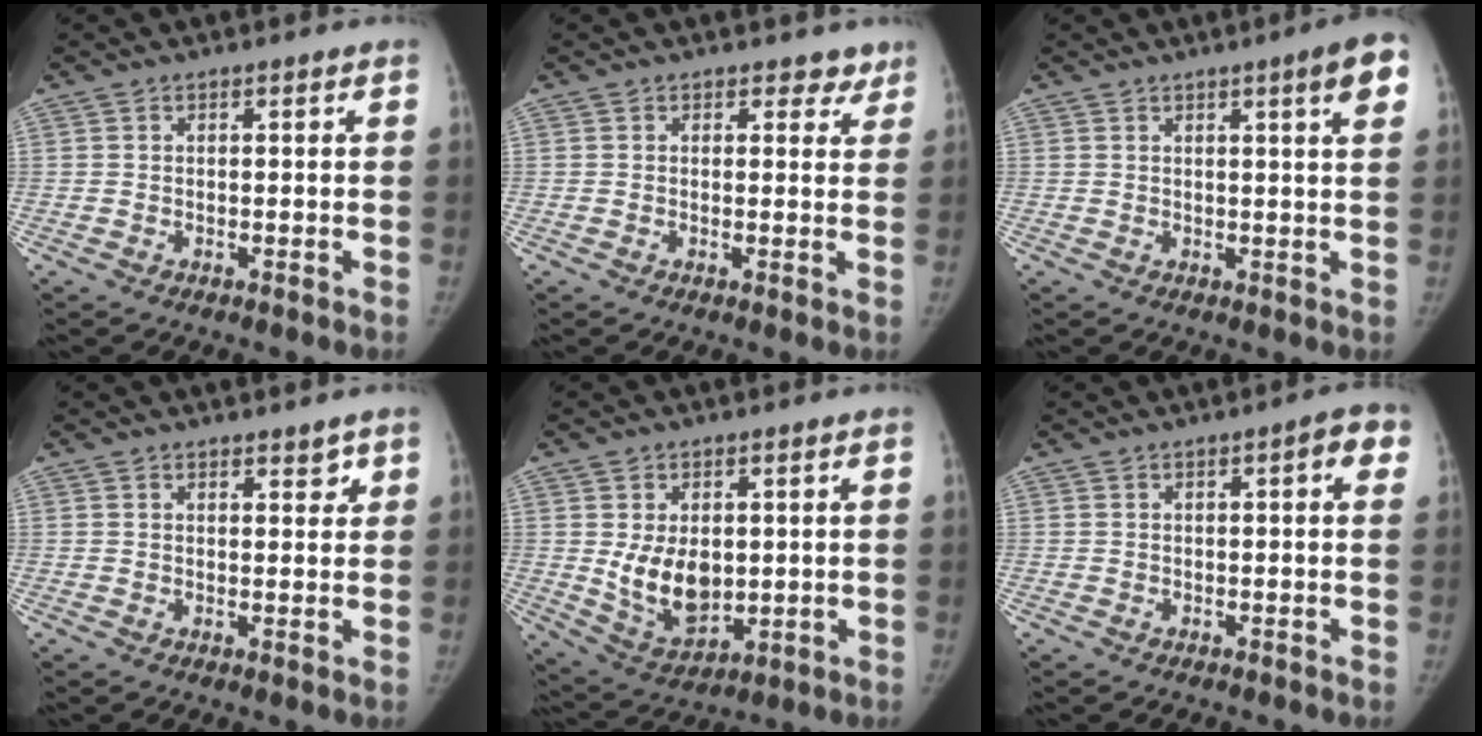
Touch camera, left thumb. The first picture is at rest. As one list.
[{"total": 2.6, "force": [2.0, 1.6, 0.3], "torque": [0.030, -0.010, 0.015]}, {"total": 6.1, "force": [2.8, 0.5, 5.4], "torque": [-0.066, -0.008, 0.034]}, {"total": 2.4, "force": [1.7, 1.1, 1.1], "torque": [0.003, -0.010, 0.024]}, {"total": 10.2, "force": [0.7, 6.8, 7.5], "torque": [-0.098, -0.020, 0.033]}, {"total": 3.7, "force": [1.0, 1.0, 3.3], "torque": [-0.028, 0.005, 0.005]}]